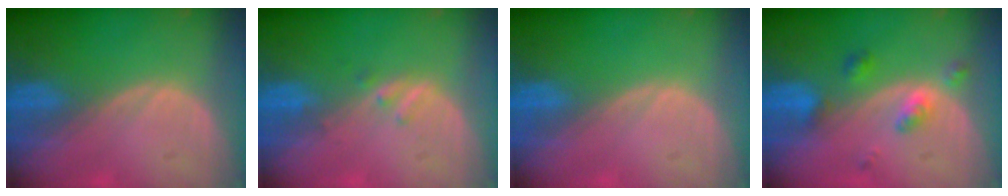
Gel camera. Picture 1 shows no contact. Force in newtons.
{"total": 1.4, "press": 1.4, "slide": 0.2}
{"total": 0.0}
{"total": 4.4, "press": 4.0, "slide": 1.7}